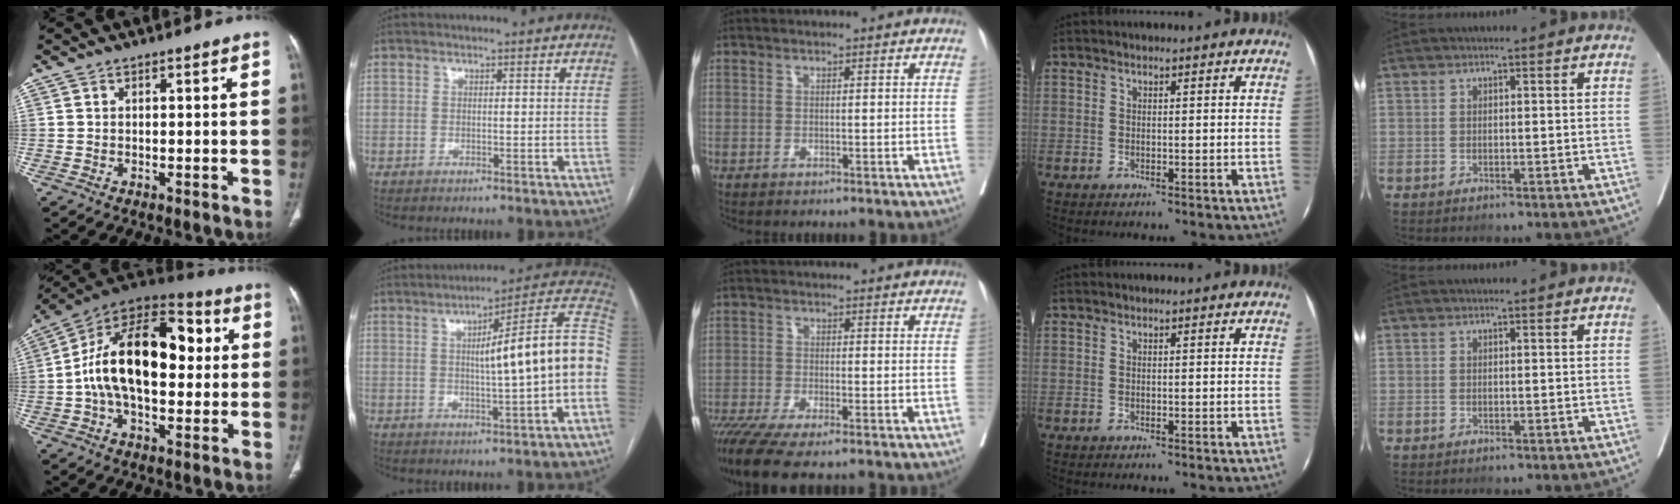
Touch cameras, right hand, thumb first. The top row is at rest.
{"thumb": {"total": 23.0, "force": [1.8, 13.1, 18.8], "torque": [-0.300, 0.034, 0.021]}, "index": {"total": 16.1, "force": [-0.2, 0.5, 16.1], "torque": [-0.211, 0.037, -0.004]}, "middle": {"total": 10.1, "force": [-8.0, 1.0, 6.1], "torque": [-0.098, -0.021, -0.133]}}